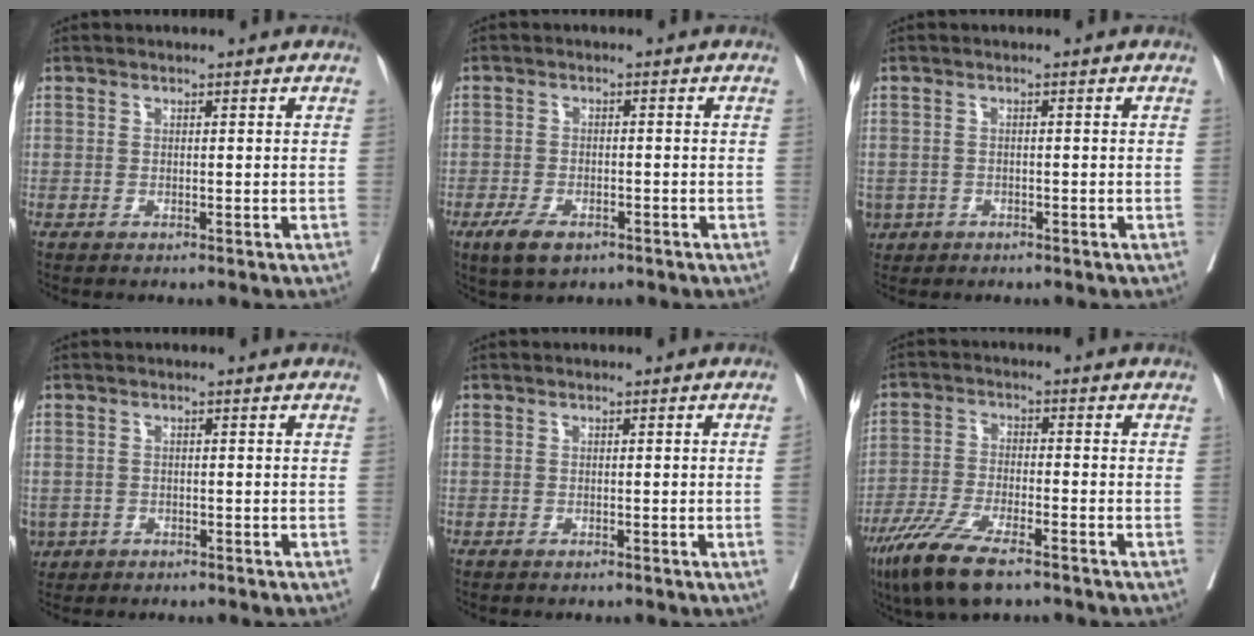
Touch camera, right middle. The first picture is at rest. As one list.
[{"total": 5.9, "force": [-3.7, 2.2, 4.1], "torque": [-0.083, -0.011, -0.062]}, {"total": 4.5, "force": [-2.4, 3.7, 1.0], "torque": [-0.030, 0.001, -0.037]}, {"total": 4.0, "force": [-2.1, 3.3, 0.8], "torque": [-0.024, 0.001, -0.031]}, {"total": 1.2, "force": [-0.3, -0.4, 1.1], "torque": [-0.015, -0.002, -0.004]}, {"total": 10.2, "force": [-7.0, 2.1, 7.2], "torque": [-0.144, -0.024, -0.123]}]